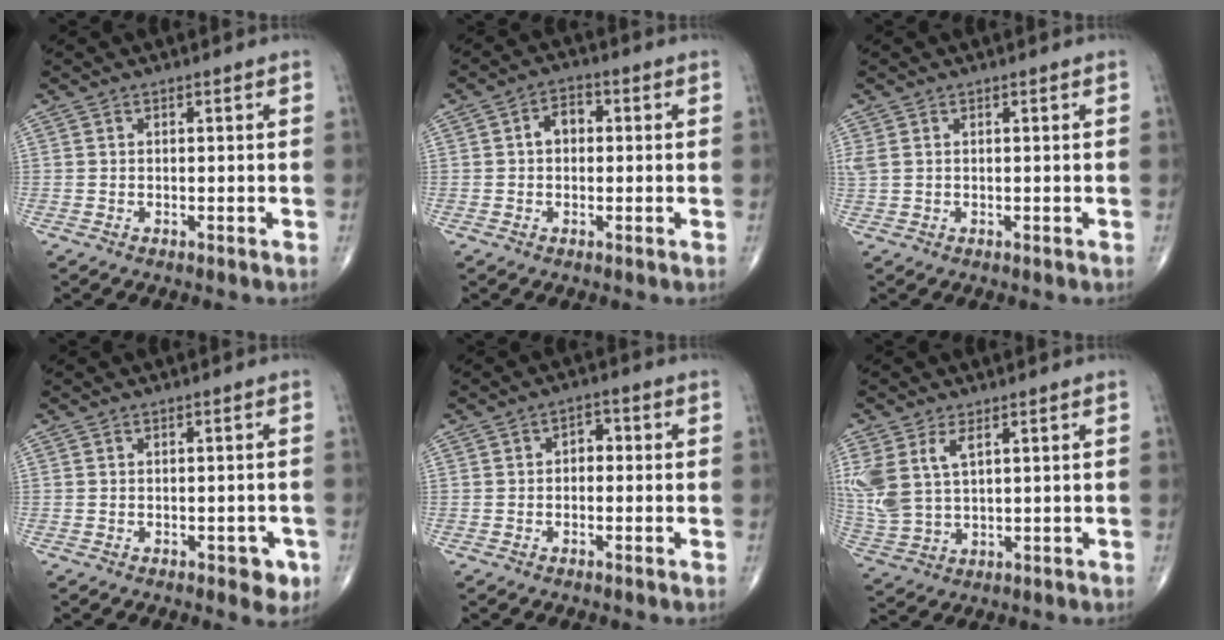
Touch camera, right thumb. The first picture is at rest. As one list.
[{"total": 4.1, "force": [0.3, 2.9, 2.8], "torque": [-0.034, 0.016, -0.002]}, {"total": 1.7, "force": [0.6, 1.1, 1.1], "torque": [-0.042, 0.012, 0.021]}, {"total": 3.4, "force": [-1.5, 1.8, 2.5], "torque": [-0.011, 0.004, -0.015]}, {"total": 2.8, "force": [-0.1, 2.0, 1.9], "torque": [-0.012, 0.012, -0.012]}, {"total": 10.5, "force": [3.9, 5.8, 7.8], "torque": [-0.184, -0.004, 0.092]}]